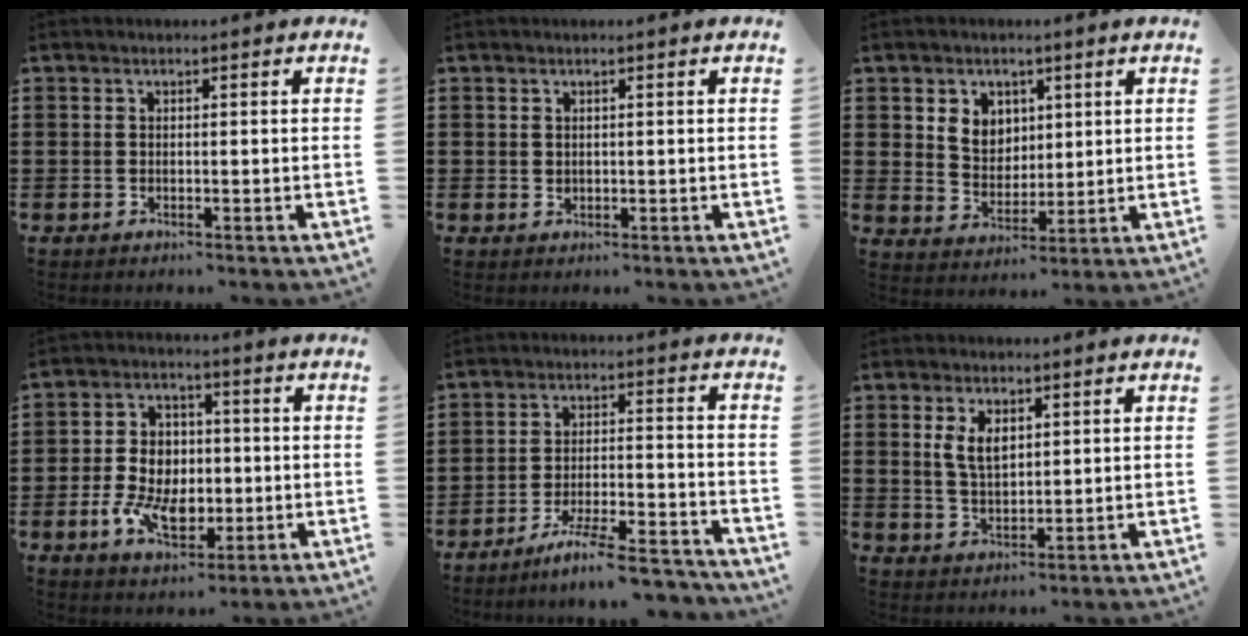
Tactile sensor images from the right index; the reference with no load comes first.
{"total": 0.7, "force": [0.4, 0.5, 0.2], "torque": [-0.006, 0.003, 0.008]}
{"total": 4.9, "force": [2.4, 4.2, 1.0], "torque": [-0.033, 0.008, 0.041]}
{"total": 8.3, "force": [-1.5, 6.1, 5.4], "torque": [-0.121, 0.010, -0.031]}
{"total": 7.4, "force": [-6.6, 0.0, 3.3], "torque": [-0.062, -0.002, -0.126]}
{"total": 4.3, "force": [1.5, 2.2, 3.3], "torque": [-0.063, 0.003, 0.025]}